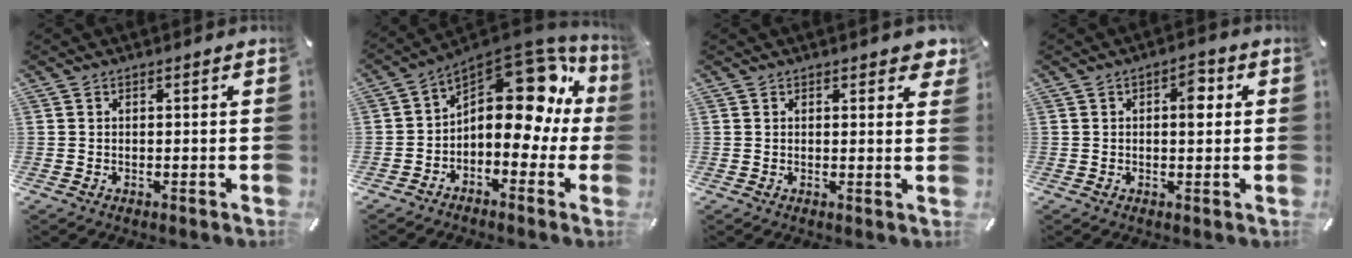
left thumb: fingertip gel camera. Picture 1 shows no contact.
{"total": 18.2, "force": [5.3, 11.2, 13.2], "torque": [-0.160, -0.043, 0.091]}
{"total": 2.2, "force": [1.7, 0.9, 1.0], "torque": [-0.009, -0.006, 0.028]}
{"total": 4.6, "force": [1.0, 2.3, 3.9], "torque": [-0.050, -0.004, 0.008]}